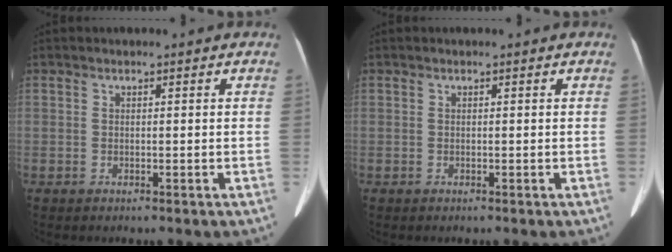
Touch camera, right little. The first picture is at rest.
{"total": 0.0}